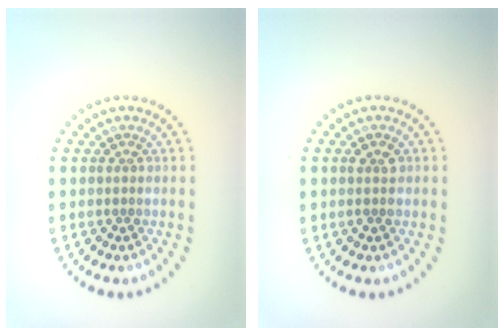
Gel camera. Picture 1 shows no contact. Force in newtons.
{"total": 1.4, "press": 1.4, "slide": 0.2}